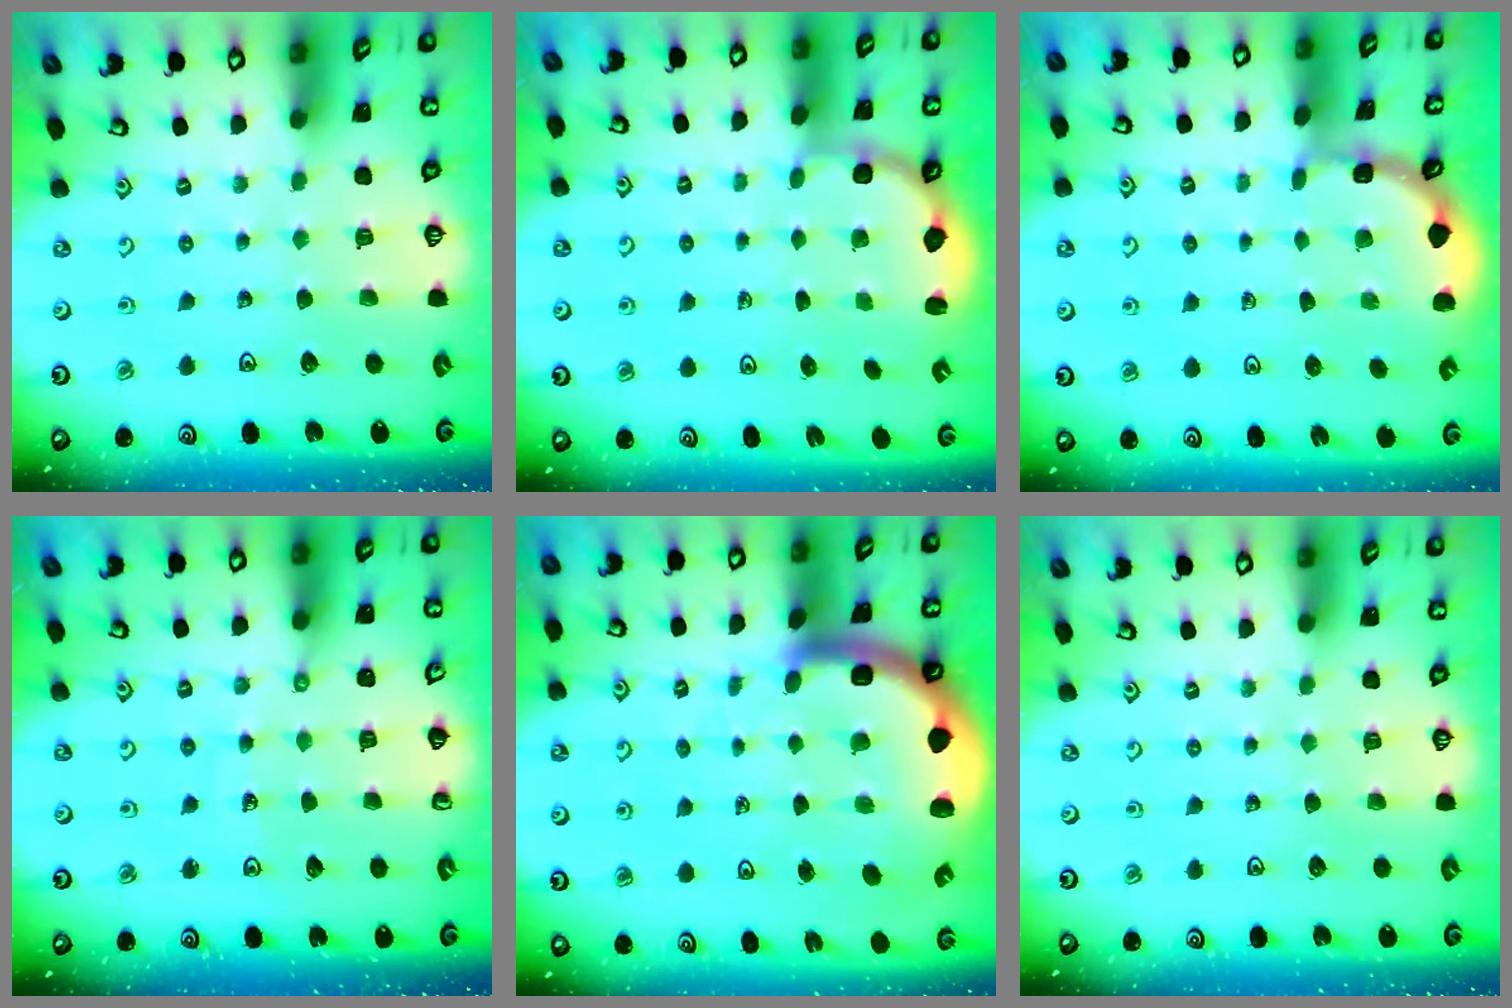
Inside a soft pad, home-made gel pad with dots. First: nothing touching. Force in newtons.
{"total": 2.9, "press": 2.6, "slide": 1.2}
{"total": 1.7, "press": 1.7, "slide": 0.1}
{"total": 3.9, "press": 3.9, "slide": 0.2}
{"total": 10.8, "press": 10.6, "slide": 2.1}
{"total": 0.0}